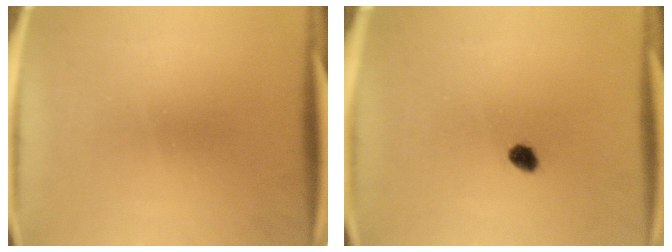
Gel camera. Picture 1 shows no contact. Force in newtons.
{"total": 2.2}